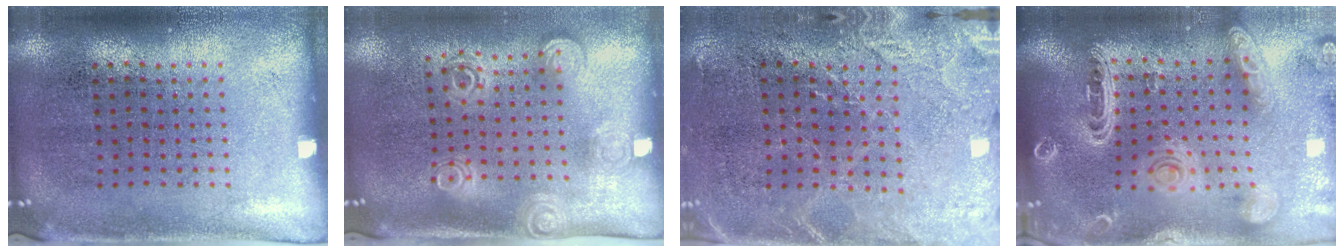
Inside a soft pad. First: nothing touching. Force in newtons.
{"total": 1.9, "press": 1.4, "slide": 1.3}
{"total": 2.8, "press": 2.6, "slide": 0.9}
{"total": 2.7, "press": 2.3, "slide": 1.3}